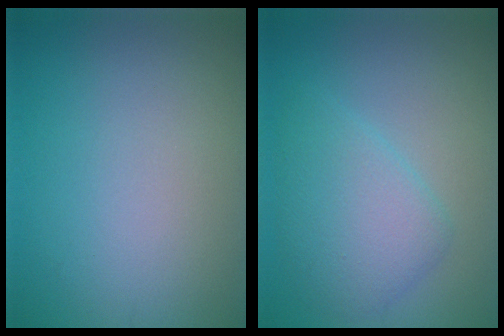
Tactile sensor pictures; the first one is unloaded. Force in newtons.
{"total": 4.2, "press": 4.2, "slide": 0.0}